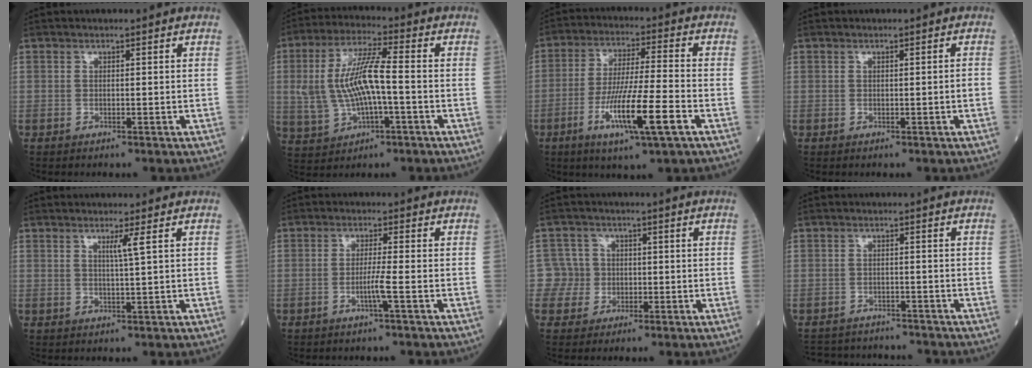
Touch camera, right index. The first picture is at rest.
{"total": 11.2, "force": [-0.3, 3.0, 10.8], "torque": [-0.231, 0.013, -0.002]}
{"total": 12.5, "force": [-4.9, 0.3, 11.5], "torque": [-0.217, -0.019, -0.088]}
{"total": 1.2, "force": [-0.2, -0.1, 1.1], "torque": [-0.013, 0.001, 0.000]}
{"total": 2.1, "force": [1.0, -0.8, 1.6], "torque": [-0.027, -0.007, 0.019]}
{"total": 3.1, "force": [-1.1, -0.7, 2.8], "torque": [-0.055, -0.005, -0.025]}
{"total": 3.8, "force": [-0.4, 3.8, -0.3], "torque": [0.021, 0.011, -0.011]}
{"total": 8.1, "force": [-7.7, 2.4, 0.8], "torque": [-0.007, 0.014, -0.101]}